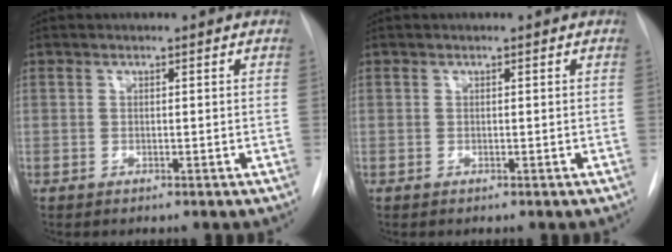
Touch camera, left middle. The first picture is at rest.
{"total": 0.0}